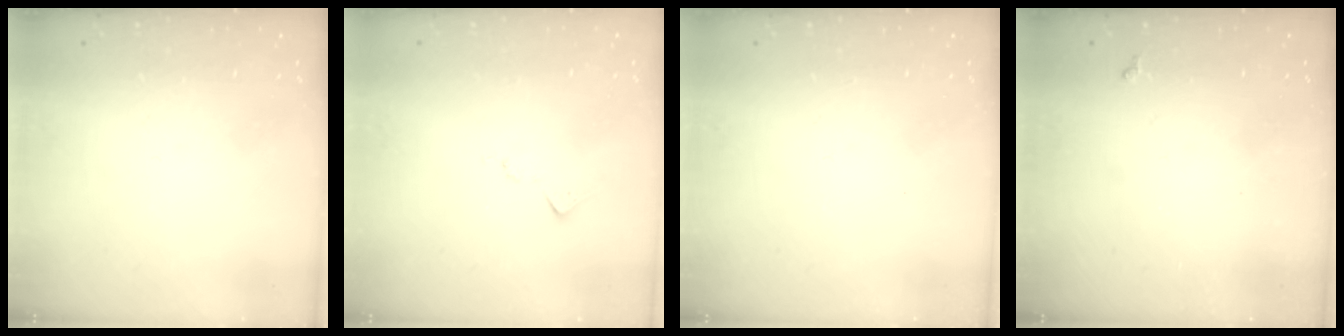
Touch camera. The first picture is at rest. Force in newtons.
{"total": 7.1, "press": 7.1, "slide": 0.3}
{"total": 0.0}
{"total": 3.0, "press": 3.0, "slide": 0.5}